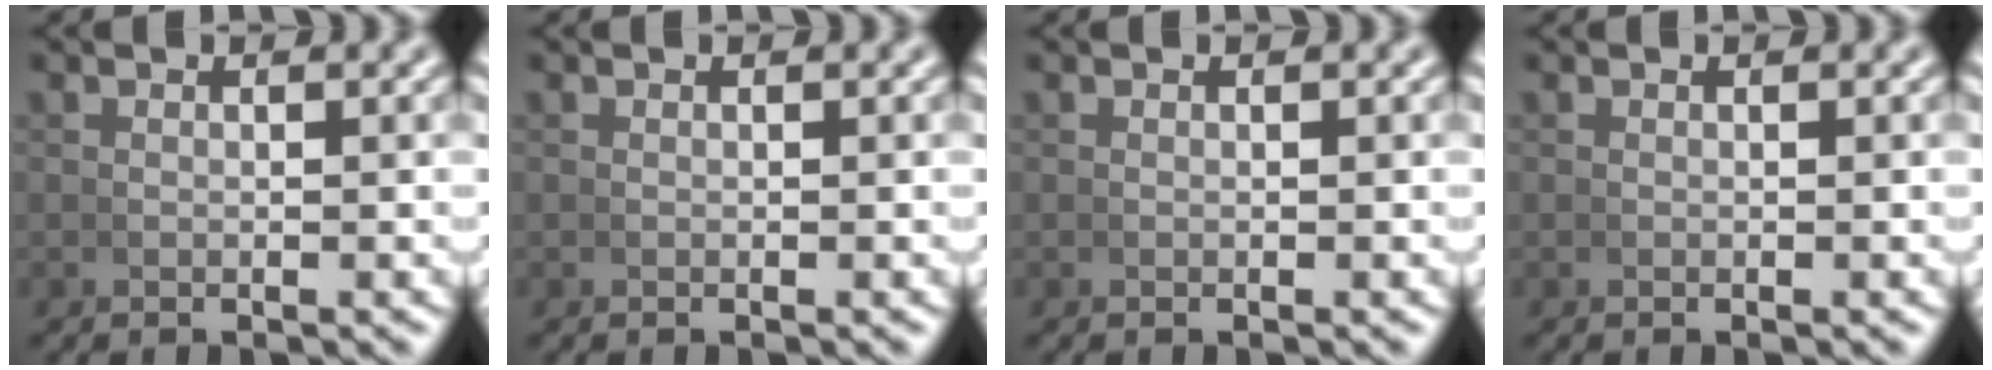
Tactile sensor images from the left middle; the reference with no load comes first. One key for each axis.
{"total": 0.0}
{"total": 0.0}
{"total": 0.0}